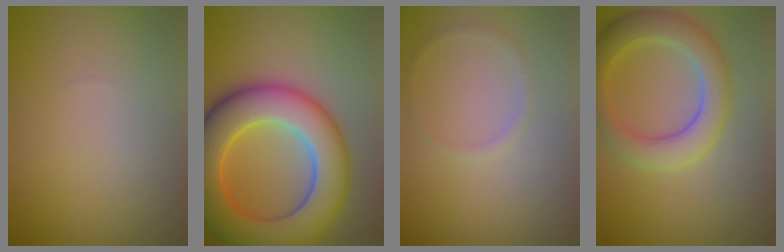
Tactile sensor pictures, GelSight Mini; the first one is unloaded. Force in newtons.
{"total": 11.0, "press": 11.0, "slide": 0.5}
{"total": 0.6, "press": 0.6, "slide": 0.1}
{"total": 4.6, "press": 4.6, "slide": 0.3}